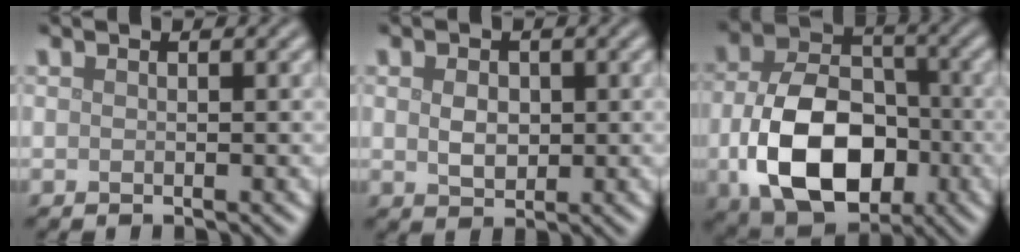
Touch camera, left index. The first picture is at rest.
{"total": 2.2, "force": [0.2, 1.6, 1.5], "torque": [-0.029, -0.002, 0.006]}
{"total": 11.6, "force": [-2.8, 7.8, 8.1], "torque": [-0.163, -0.020, -0.045]}